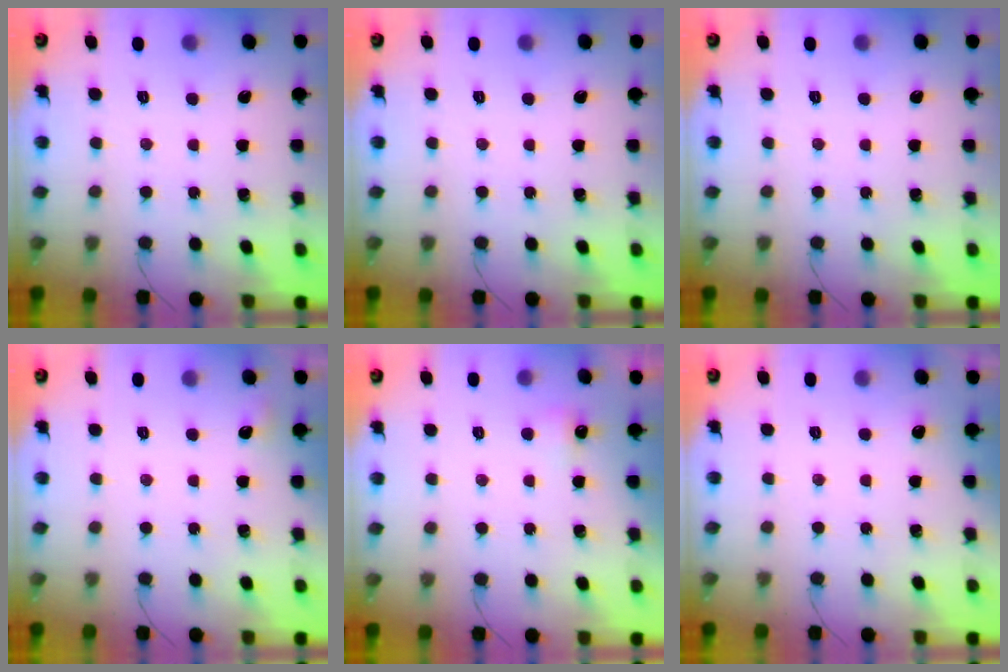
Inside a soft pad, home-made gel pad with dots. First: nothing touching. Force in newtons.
{"total": 0.0}
{"total": 0.0}
{"total": 11.5, "press": 3.2, "slide": 11.1}
{"total": 3.3, "press": 3.0, "slide": 1.4}
{"total": 2.8, "press": 2.5, "slide": 1.2}